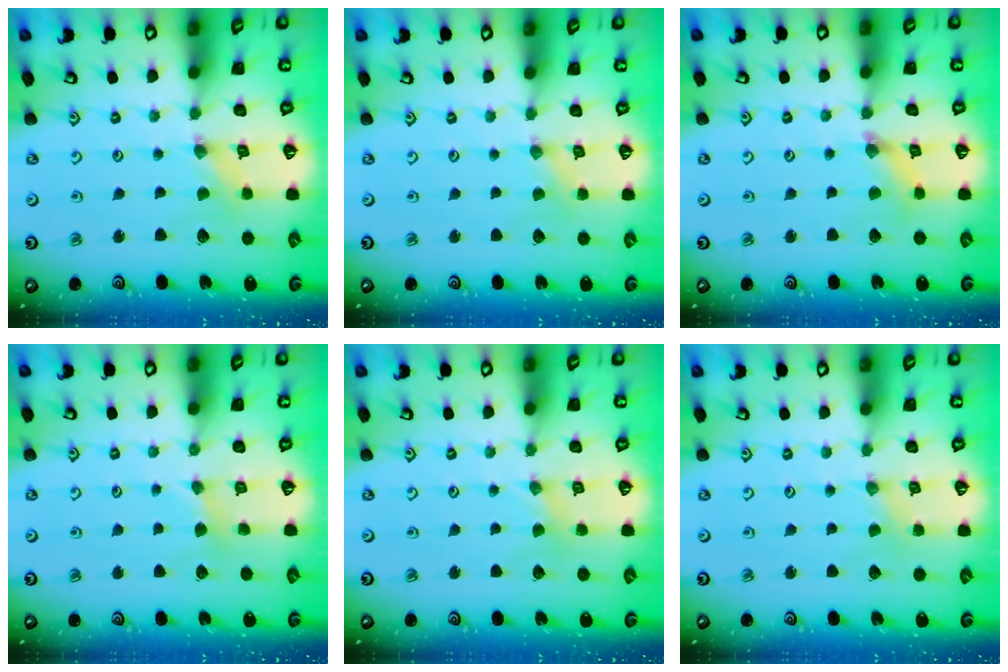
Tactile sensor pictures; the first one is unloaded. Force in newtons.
{"total": 0.5, "press": 0.5, "slide": 0.1}
{"total": 2.4, "press": 2.4, "slide": 0.2}
{"total": 2.3, "press": 2.3, "slide": 0.4}
{"total": 1.7, "press": 1.7, "slide": 0.4}
{"total": 0.7, "press": 0.7, "slide": 0.2}